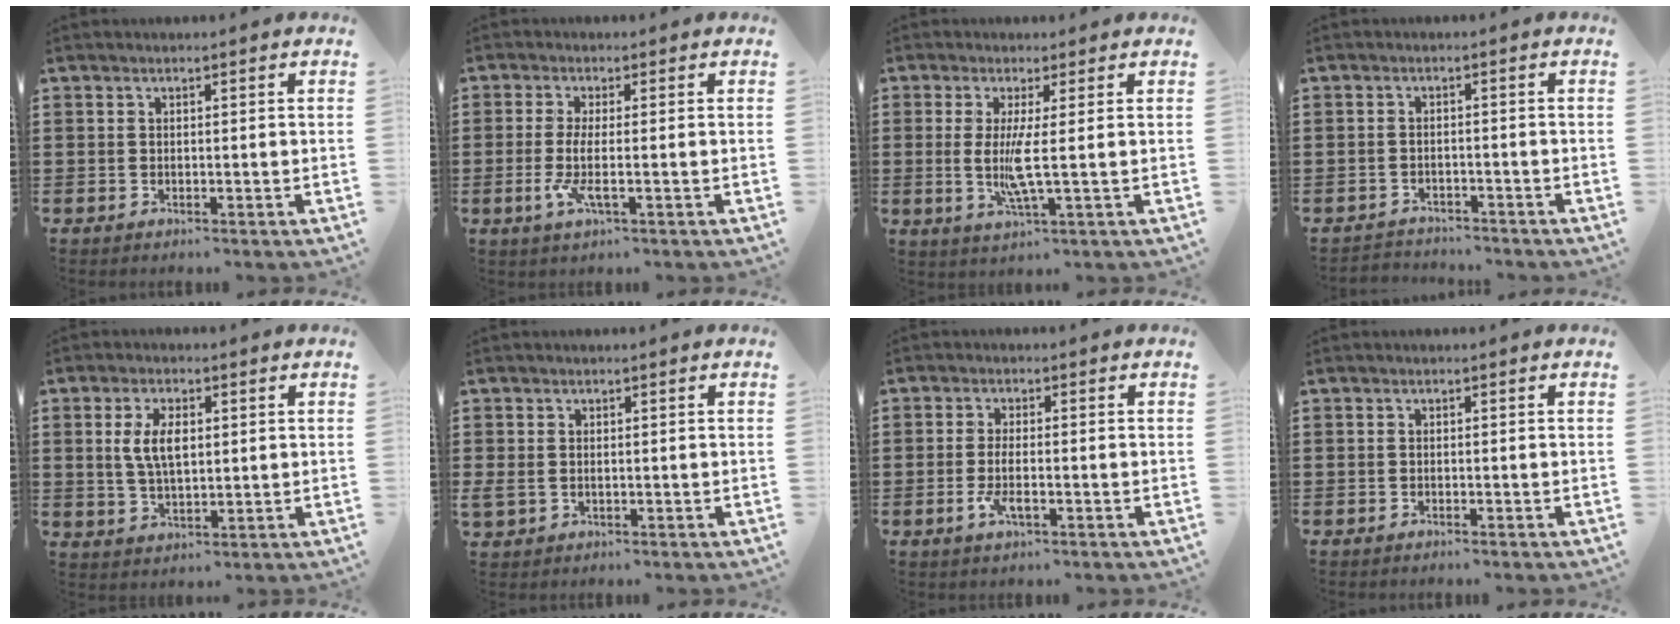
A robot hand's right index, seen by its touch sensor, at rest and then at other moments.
{"total": 4.1, "force": [-0.9, 0.5, 4.0], "torque": [-0.100, -0.015, -0.026]}
{"total": 5.0, "force": [0.3, -0.1, 5.0], "torque": [-0.102, -0.015, 0.000]}
{"total": 2.2, "force": [-2.1, 0.2, -0.3], "torque": [-0.001, 0.001, -0.049]}
{"total": 5.7, "force": [1.0, 2.7, 5.0], "torque": [-0.094, 0.007, 0.013]}
{"total": 1.1, "force": [-0.1, 0.9, 0.6], "torque": [-0.016, 0.005, -0.003]}
{"total": 3.3, "force": [-1.2, 0.8, 2.9], "torque": [-0.064, -0.004, -0.027]}
{"total": 0.6, "force": [-0.5, -0.1, 0.1], "torque": [-0.004, -0.004, -0.010]}